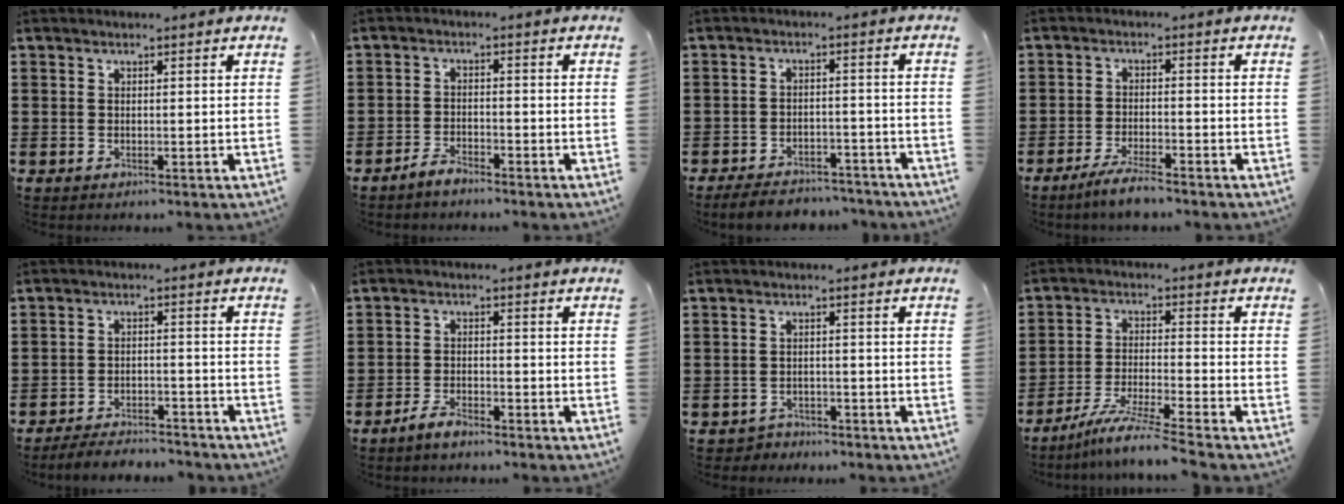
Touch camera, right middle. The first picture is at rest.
{"total": 2.6, "force": [-2.5, 0.6, 0.7], "torque": [-0.023, 0.003, -0.052]}
{"total": 4.4, "force": [-4.3, 0.9, 0.7], "torque": [-0.020, 0.005, -0.089]}
{"total": 4.2, "force": [-3.6, 0.3, 2.1], "torque": [-0.048, -0.006, -0.071]}
{"total": 4.0, "force": [-3.9, 0.4, 0.3], "torque": [-0.009, 0.006, -0.083]}
{"total": 3.1, "force": [-2.6, 0.9, 1.4], "torque": [-0.032, 0.006, -0.052]}
{"total": 1.9, "force": [-1.8, 0.7, -0.2], "torque": [-0.005, 0.003, -0.041]}
{"total": 6.9, "force": [-5.9, -0.3, 3.6], "torque": [-0.075, -0.018, -0.114]}